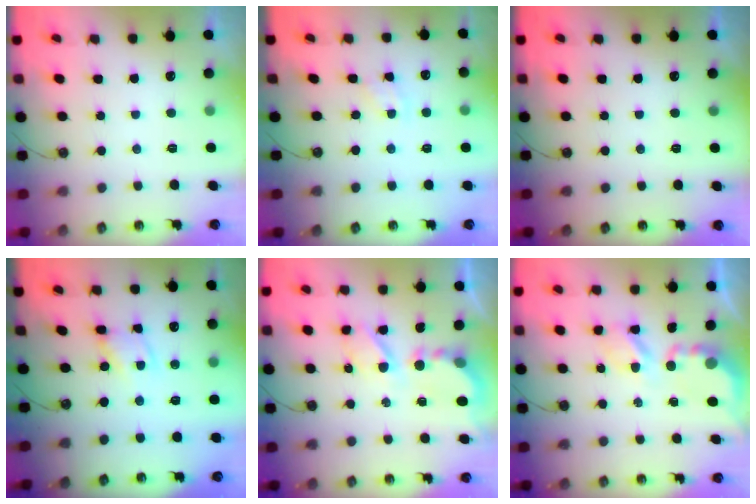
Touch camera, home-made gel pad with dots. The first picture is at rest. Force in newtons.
{"total": 2.2, "press": 2.2, "slide": 0.3}
{"total": 0.0}
{"total": 2.8, "press": 2.8, "slide": 0.2}
{"total": 7.2, "press": 7.2, "slide": 0.6}
{"total": 4.7, "press": 4.7, "slide": 0.2}